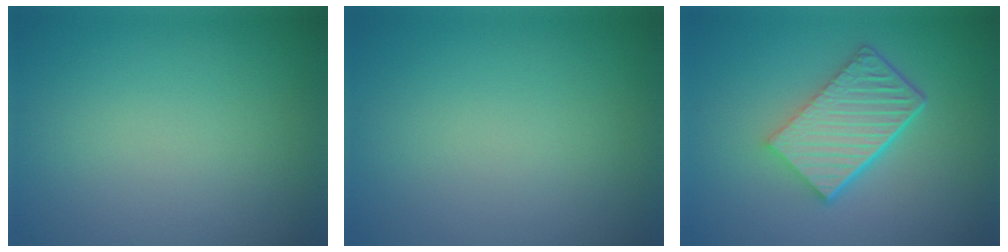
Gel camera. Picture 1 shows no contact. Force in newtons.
{"total": 0.0}
{"total": 6.7, "press": 4.5, "slide": 5.0}